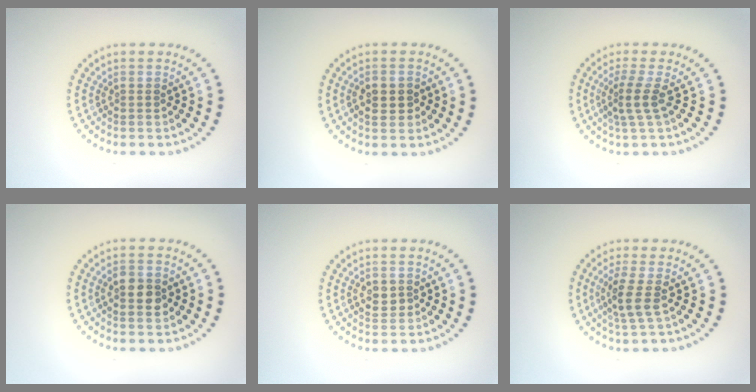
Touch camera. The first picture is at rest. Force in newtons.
{"total": 2.5, "press": 2.5, "slide": 0.2}
{"total": 2.5, "press": 1.8, "slide": 1.7}
{"total": 2.6, "press": 2.6, "slide": 0.1}
{"total": 1.8, "press": 1.7, "slide": 0.3}
{"total": 2.7, "press": 2.1, "slide": 1.7}